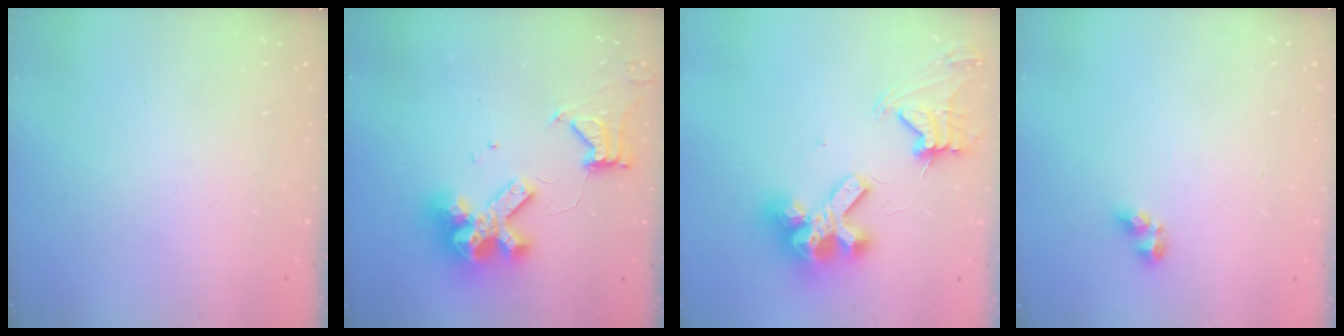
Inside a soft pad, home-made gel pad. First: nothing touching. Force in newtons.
{"total": 14.6, "press": 14.5, "slide": 1.8}
{"total": 15.0, "press": 14.9, "slide": 1.8}
{"total": 5.4, "press": 5.3, "slide": 0.6}